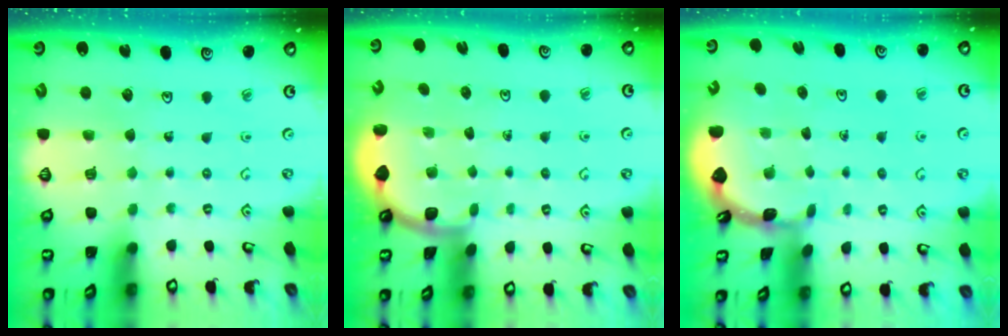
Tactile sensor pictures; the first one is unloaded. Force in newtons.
{"total": 1.8, "press": 1.8, "slide": 0.0}
{"total": 1.6, "press": 1.6, "slide": 0.1}